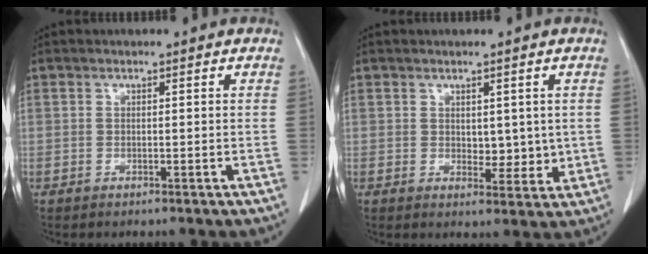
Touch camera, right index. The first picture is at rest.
{"total": 3.6, "force": [0.8, 2.2, 2.7], "torque": [-0.026, -0.007, 0.020]}